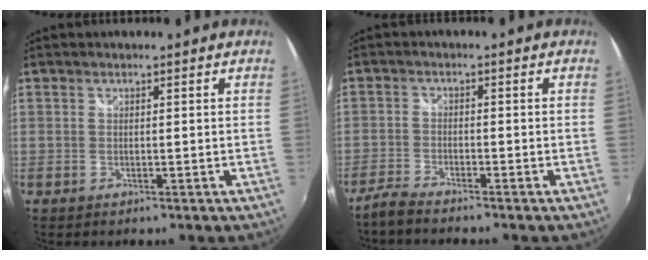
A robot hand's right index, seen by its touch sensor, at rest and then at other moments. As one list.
[{"total": 4.0, "force": [-3.7, 0.3, 1.5], "torque": [-0.049, -0.008, -0.077]}]